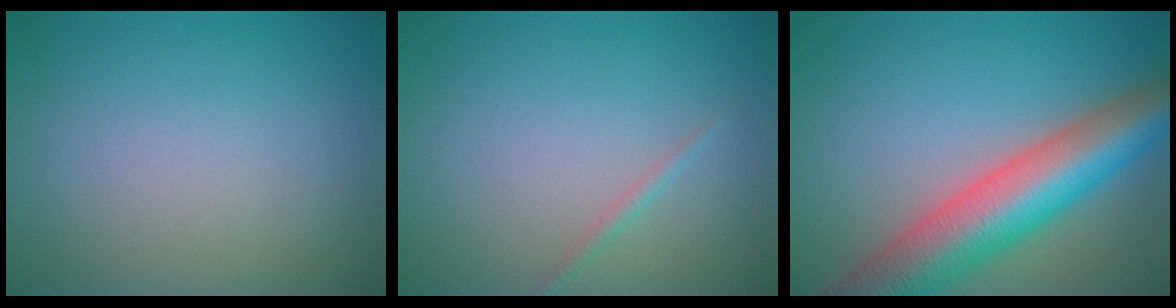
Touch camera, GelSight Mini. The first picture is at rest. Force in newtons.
{"total": 0.7, "press": 0.7, "slide": 0.1}
{"total": 10.5, "press": 10.4, "slide": 0.6}